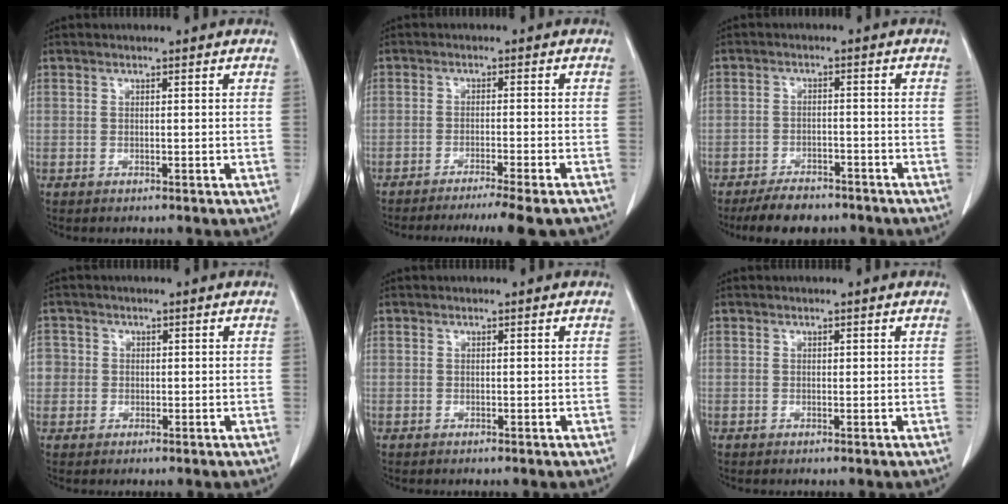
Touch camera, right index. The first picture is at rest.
{"total": 11.5, "force": [-10.0, -0.4, 5.5], "torque": [-0.051, -0.028, -0.133]}
{"total": 6.1, "force": [-5.1, 2.6, 2.2], "torque": [-0.036, -0.003, -0.082]}
{"total": 3.0, "force": [0.1, 3.0, 0.3], "torque": [0.007, 0.006, -0.001]}
{"total": 0.0}
{"total": 0.0}